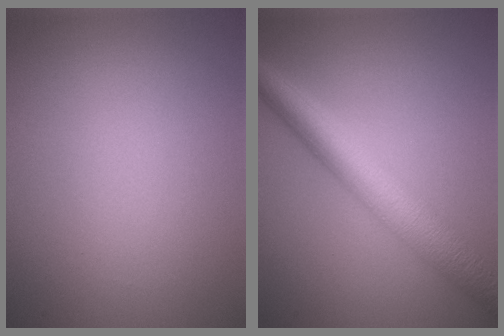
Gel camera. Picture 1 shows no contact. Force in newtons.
{"total": 6.4, "press": 6.4, "slide": 0.2}